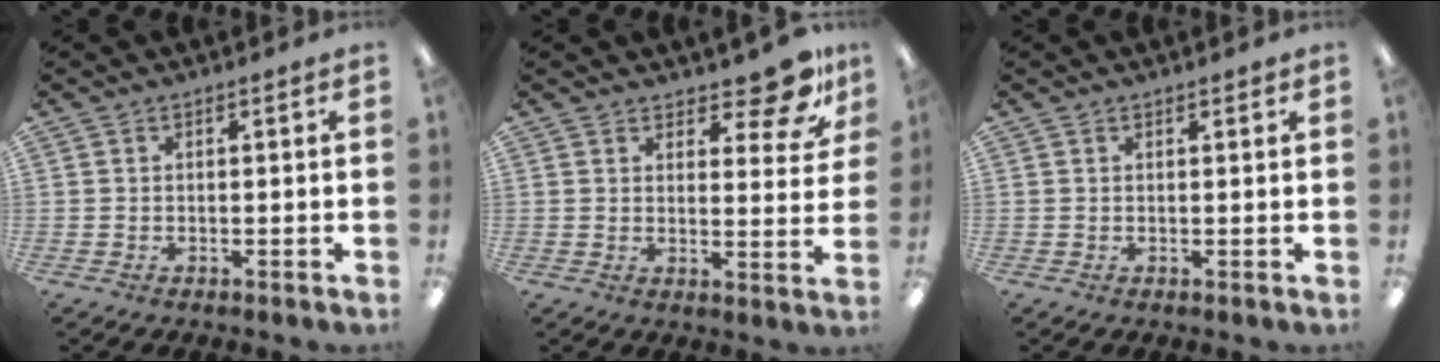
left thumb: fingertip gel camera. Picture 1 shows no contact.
{"total": 10.0, "force": [8.1, 3.2, 4.9], "torque": [-0.054, -0.059, 0.139]}
{"total": 0.5, "force": [0.5, 0.1, 0.1], "torque": [0.006, -0.002, 0.007]}